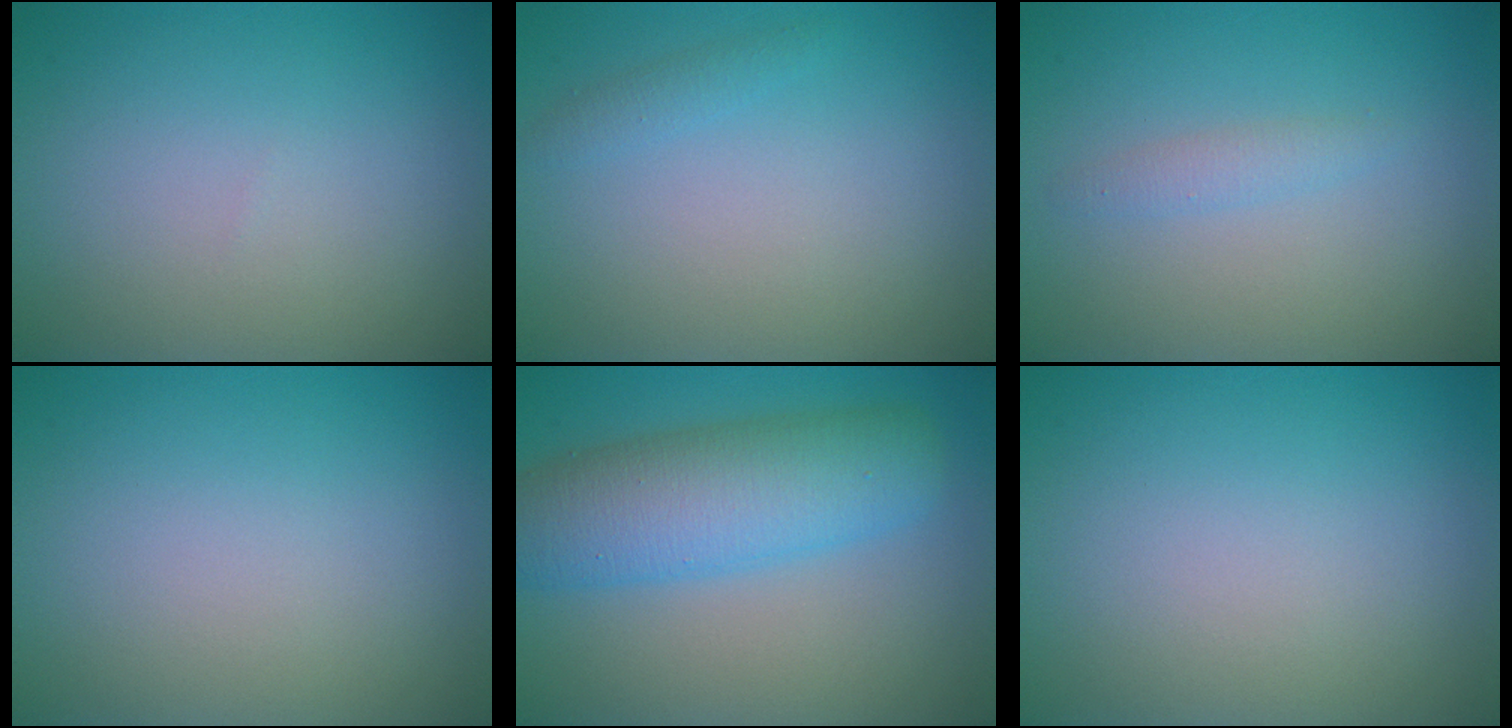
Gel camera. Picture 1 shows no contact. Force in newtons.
{"total": 0.9, "press": 0.9, "slide": 0.1}
{"total": 1.1, "press": 1.1, "slide": 0.1}
{"total": 0.0}
{"total": 7.6, "press": 7.6, "slide": 0.2}
{"total": 0.0}